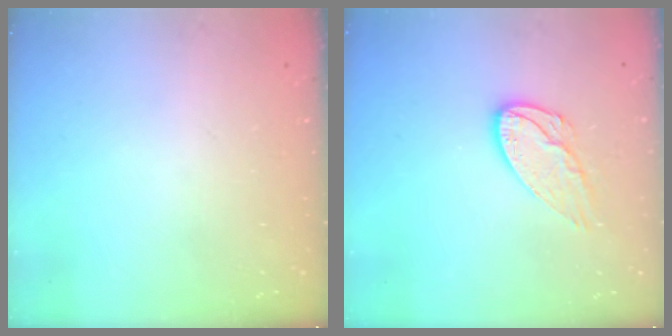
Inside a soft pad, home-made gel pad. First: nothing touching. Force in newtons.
{"total": 11.6, "press": 11.6, "slide": 0.9}